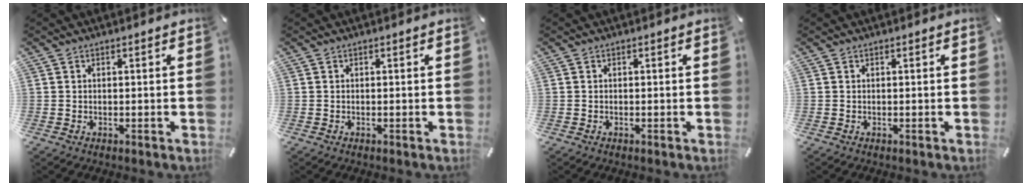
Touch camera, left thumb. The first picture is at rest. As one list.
[{"total": 0.0}, {"total": 0.0}, {"total": 0.0}]